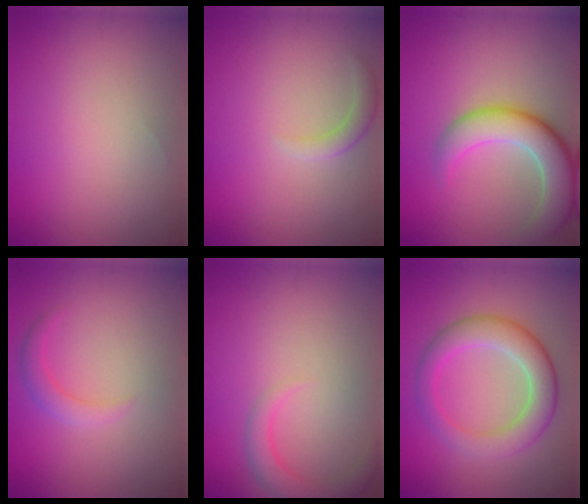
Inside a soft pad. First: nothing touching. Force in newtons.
{"total": 1.6, "press": 1.6, "slide": 0.1}
{"total": 7.0, "press": 7.0, "slide": 0.5}
{"total": 1.7, "press": 1.7, "slide": 0.1}
{"total": 2.4, "press": 2.4, "slide": 0.2}
{"total": 5.8, "press": 5.8, "slide": 0.2}